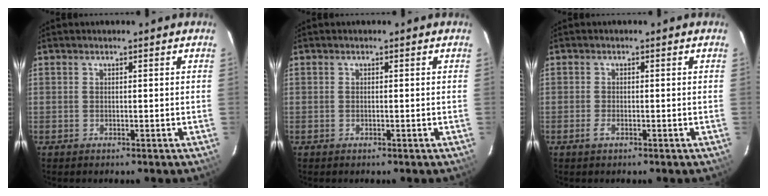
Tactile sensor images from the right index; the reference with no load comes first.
{"total": 0.0}
{"total": 1.3, "force": [-0.8, 0.4, 1.0], "torque": [-0.023, 0.000, -0.014]}